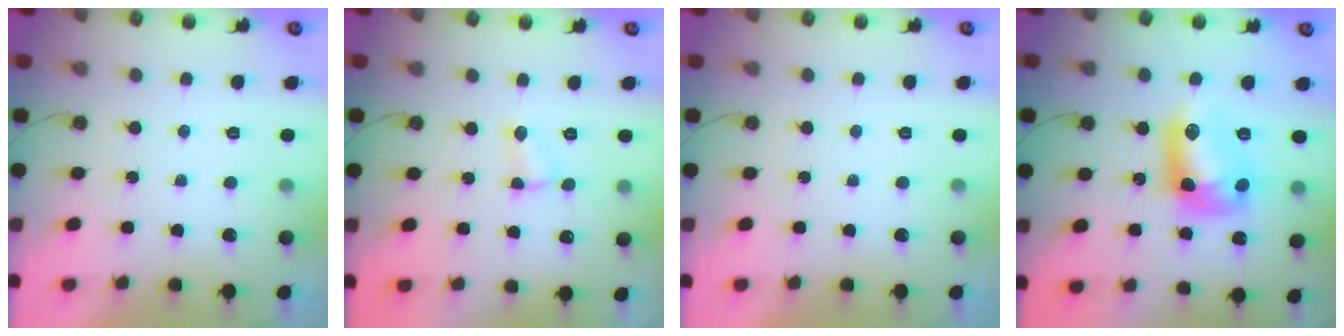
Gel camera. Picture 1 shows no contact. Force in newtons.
{"total": 4.3, "press": 4.3, "slide": 0.6}
{"total": 0.0}
{"total": 12.0, "press": 11.9, "slide": 0.7}